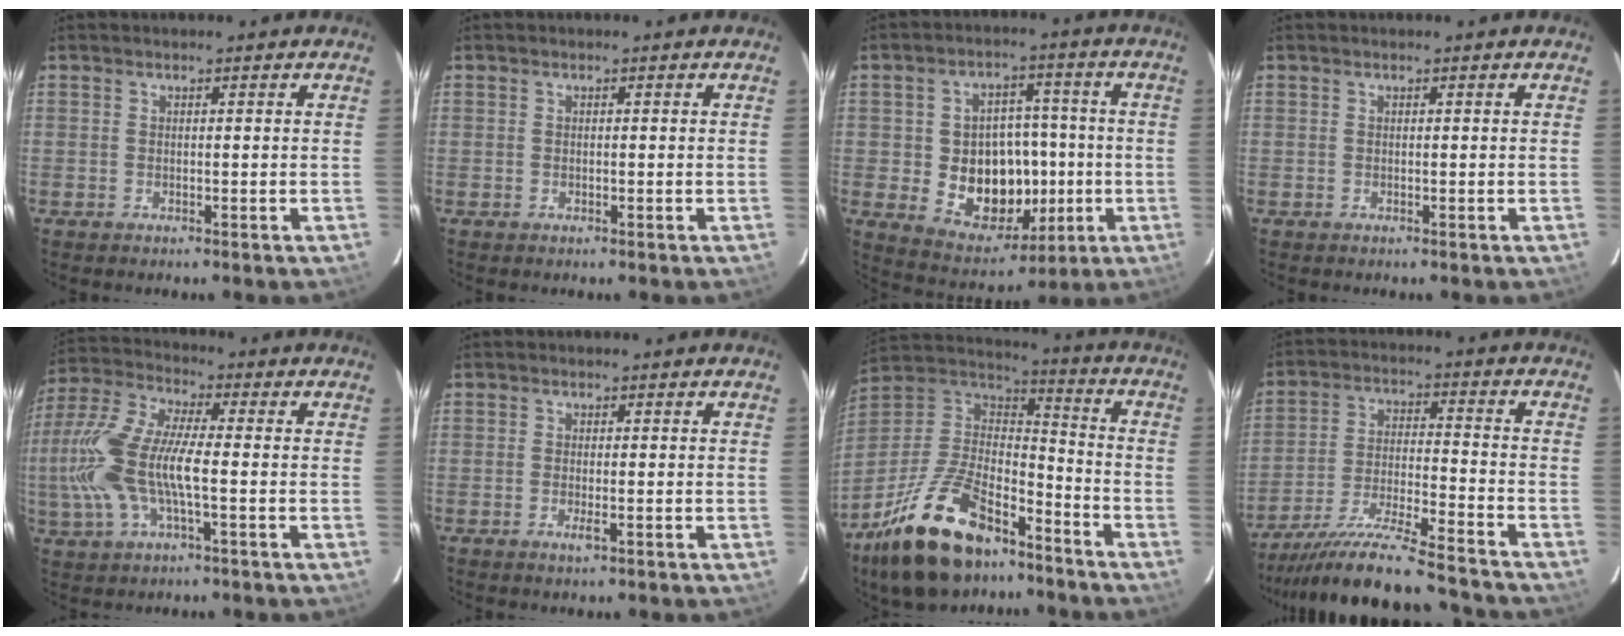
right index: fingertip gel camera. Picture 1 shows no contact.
{"total": 0.0}
{"total": 14.2, "force": [-2.1, 11.1, 8.7], "torque": [-0.173, 0.008, -0.009]}
{"total": 0.0}
{"total": 16.2, "force": [-2.4, 5.4, 15.1], "torque": [-0.315, 0.001, -0.050]}
{"total": 1.4, "force": [-0.6, 0.2, 1.3], "torque": [-0.026, -0.003, -0.011]}
{"total": 24.7, "force": [-16.3, 11.5, 14.6], "torque": [-0.304, -0.004, -0.272]}
{"total": 20.2, "force": [-18.3, 0.8, 8.5], "torque": [-0.167, -0.042, -0.296]}